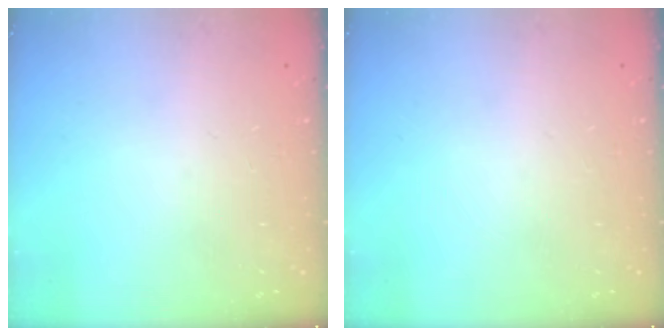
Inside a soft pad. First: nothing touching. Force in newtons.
{"total": 0.0}